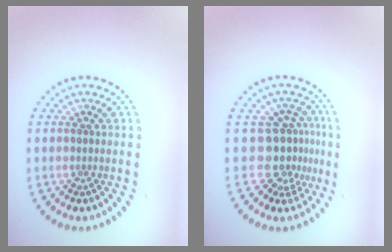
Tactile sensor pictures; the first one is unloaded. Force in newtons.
{"total": 4.0, "press": 2.7, "slide": 2.9}